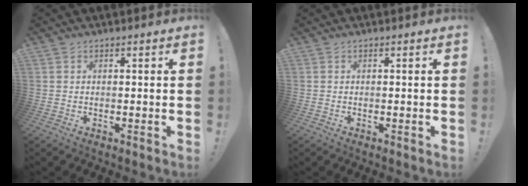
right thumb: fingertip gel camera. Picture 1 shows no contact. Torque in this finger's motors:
{"motor_torque": [0.18, 0.01, 0.16, -0.08, 0.03]}